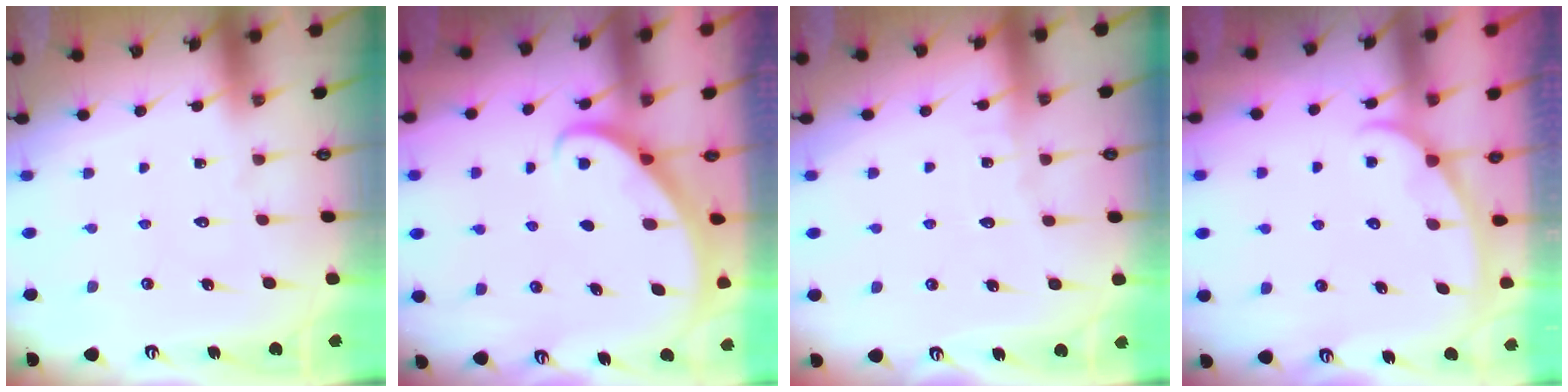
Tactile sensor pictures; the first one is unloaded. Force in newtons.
{"total": 2.8, "press": 2.8, "slide": 0.2}
{"total": 2.4, "press": 2.4, "slide": 0.3}
{"total": 1.5, "press": 1.4, "slide": 0.2}